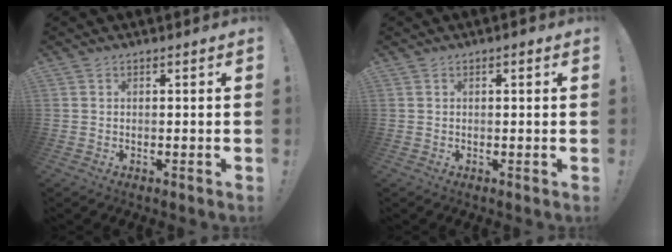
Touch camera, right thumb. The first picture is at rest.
{"total": 0.7, "force": [0.3, 0.3, 0.5], "torque": [-0.003, -0.001, 0.003]}